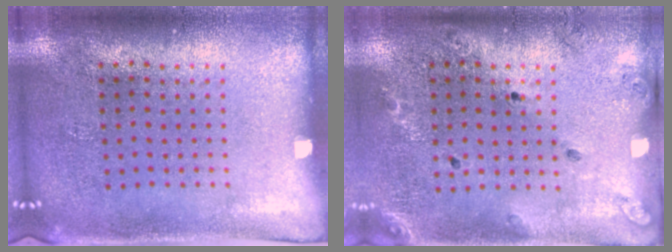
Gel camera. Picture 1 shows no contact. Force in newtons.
{"total": 1.3, "press": 1.3, "slide": 0.3}